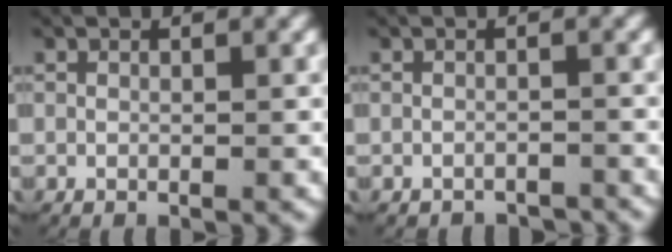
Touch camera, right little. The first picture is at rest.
{"total": 1.5, "force": [-1.5, 0.2, -0.1], "torque": [0.007, -0.004, -0.025]}